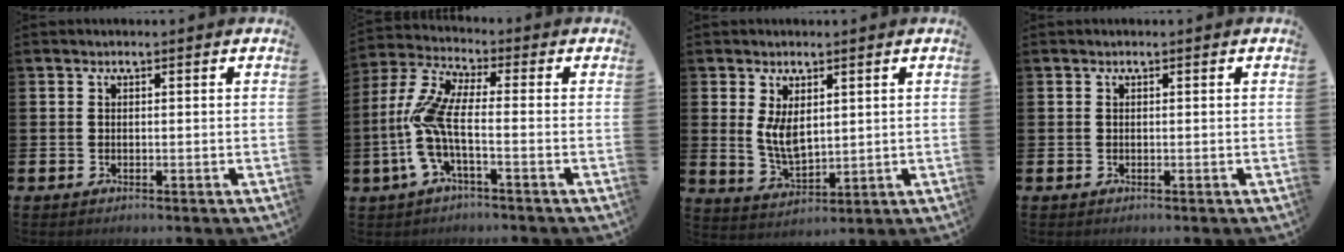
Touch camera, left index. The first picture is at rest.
{"total": 7.6, "force": [-1.3, 2.3, 7.2], "torque": [-0.171, -0.019, -0.030]}
{"total": 4.9, "force": [2.1, 2.4, 3.8], "torque": [-0.061, -0.014, 0.036]}
{"total": 0.0}